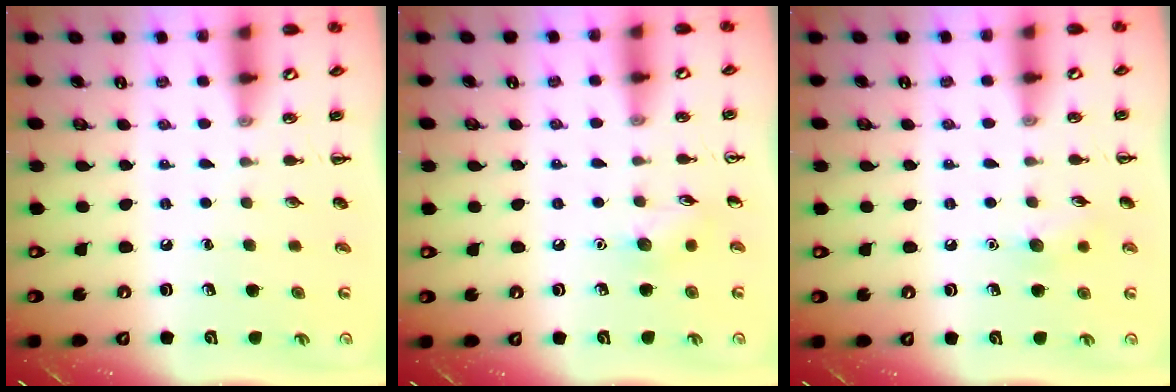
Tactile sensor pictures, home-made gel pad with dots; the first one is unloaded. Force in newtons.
{"total": 5.7, "press": 5.5, "slide": 1.4}
{"total": 6.6, "press": 6.4, "slide": 1.6}